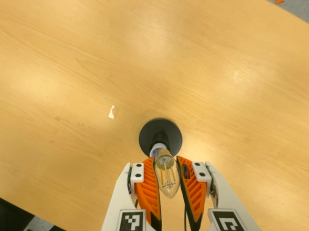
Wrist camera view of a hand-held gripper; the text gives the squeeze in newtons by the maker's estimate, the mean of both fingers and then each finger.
{"total": 20.1, "left": 22.1, "right": 18.2}